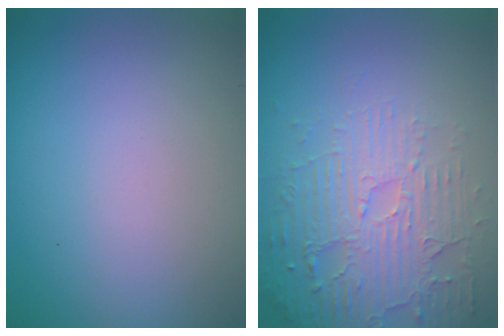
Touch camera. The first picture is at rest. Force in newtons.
{"total": 5.5, "press": 3.8, "slide": 4.0}